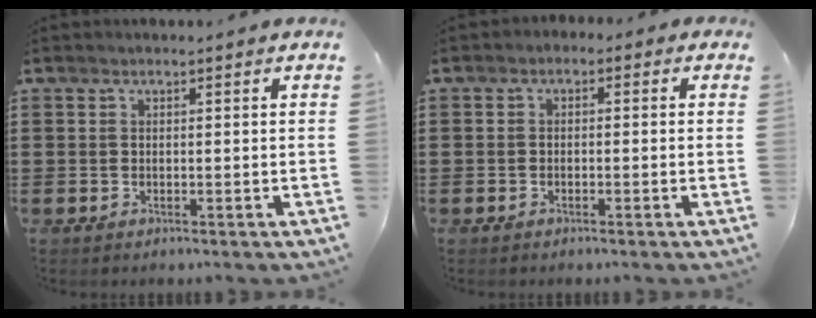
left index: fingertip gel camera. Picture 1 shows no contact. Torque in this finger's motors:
{"motor_torque": [2.14, 0.00, 0.06, -0.18]}